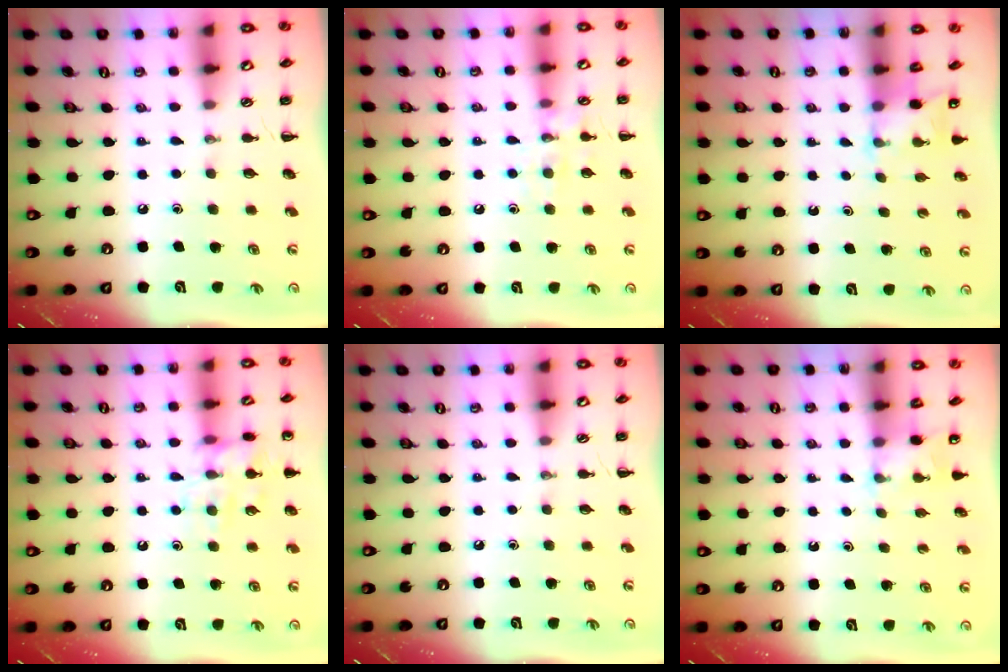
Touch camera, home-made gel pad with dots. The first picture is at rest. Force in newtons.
{"total": 8.2, "press": 8.1, "slide": 0.8}
{"total": 2.8, "press": 2.7, "slide": 0.9}
{"total": 12.6, "press": 12.5, "slide": 1.0}
{"total": 0.0}
{"total": 2.0, "press": 1.9, "slide": 0.6}